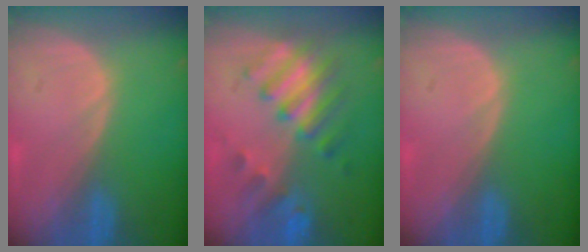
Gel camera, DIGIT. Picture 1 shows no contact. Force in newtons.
{"total": 7.4, "press": 7.3, "slide": 1.1}
{"total": 0.0}